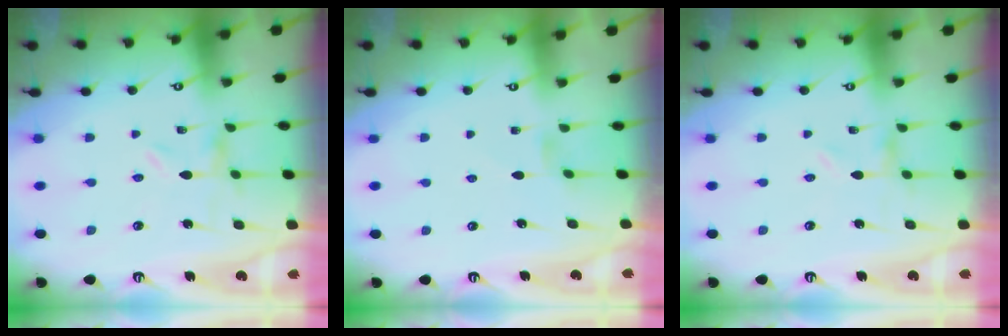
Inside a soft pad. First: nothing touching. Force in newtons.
{"total": 2.4, "press": 2.3, "slide": 0.4}
{"total": 0.0}